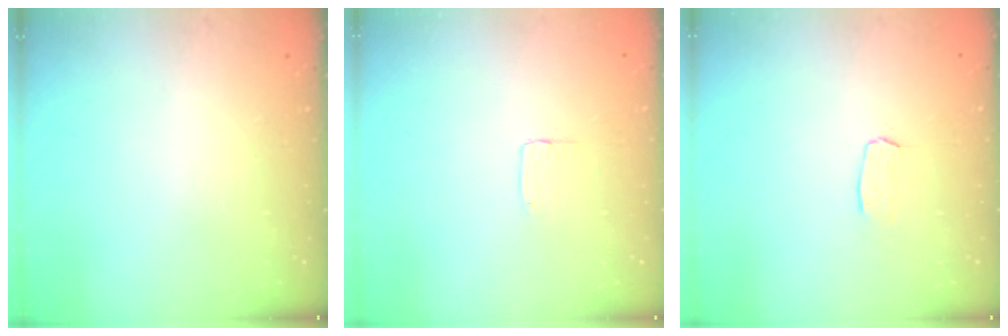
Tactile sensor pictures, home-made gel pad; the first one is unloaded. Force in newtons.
{"total": 3.7, "press": 3.6, "slide": 0.3}
{"total": 2.9, "press": 2.9, "slide": 0.2}